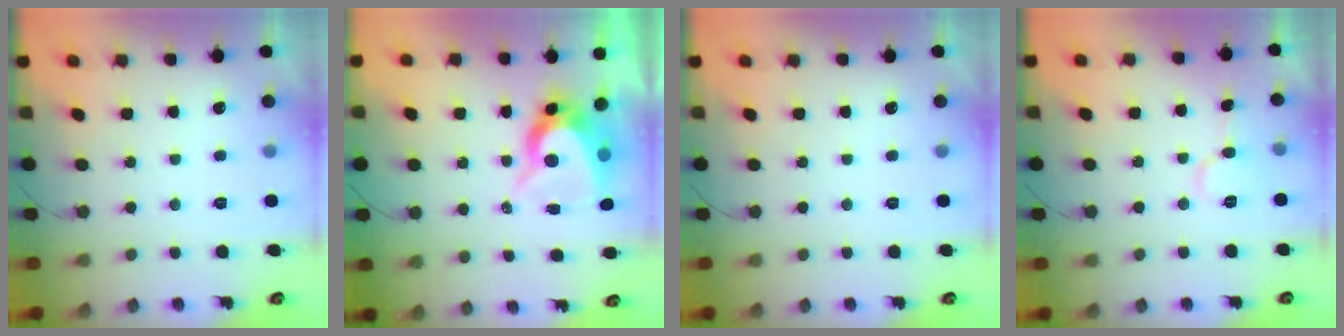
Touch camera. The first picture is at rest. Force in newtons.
{"total": 9.2, "press": 9.2, "slide": 0.8}
{"total": 0.0}
{"total": 6.2, "press": 6.2, "slide": 0.6}